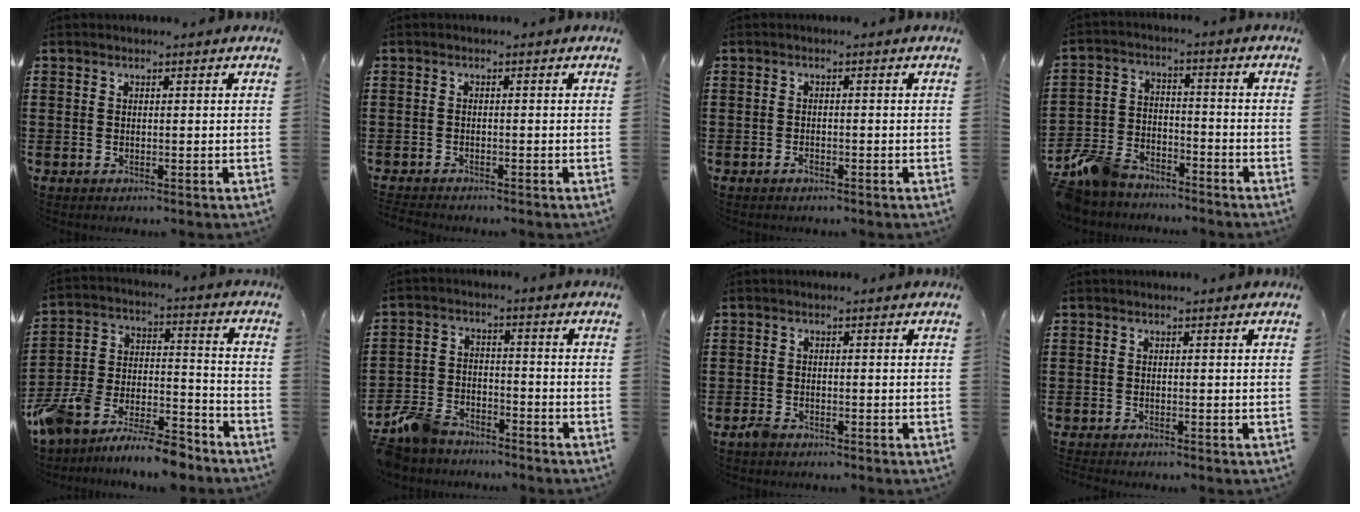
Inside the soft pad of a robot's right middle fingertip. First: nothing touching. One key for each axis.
{"total": 1.1, "fx": -1.1, "fy": -0.1, "fz": 0.0, "tx": -0.005, "ty": -0.002, "tz": -0.021}
{"total": 1.0, "fx": -0.8, "fy": 0.3, "fz": 0.6, "tx": -0.014, "ty": -0.006, "tz": -0.013}
{"total": 7.6, "fx": -7.1, "fy": 2.4, "fz": 1.4, "tx": -0.057, "ty": 0.013, "tz": -0.147}
{"total": 11.6, "fx": -10.9, "fy": 2.2, "fz": 3.3, "tx": -0.053, "ty": 0.037, "tz": -0.213}
{"total": 6.6, "fx": -6.1, "fy": 2.1, "fz": 1.2, "tx": -0.051, "ty": 0.008, "tz": -0.128}
{"total": 1.4, "fx": -1.1, "fy": 0.7, "fz": 0.5, "tx": -0.020, "ty": -0.002, "tz": -0.025}
{"total": 0.7, "fx": -0.7, "fy": -0.1, "fz": 0.1, "tx": -0.003, "ty": -0.003, "tz": -0.013}